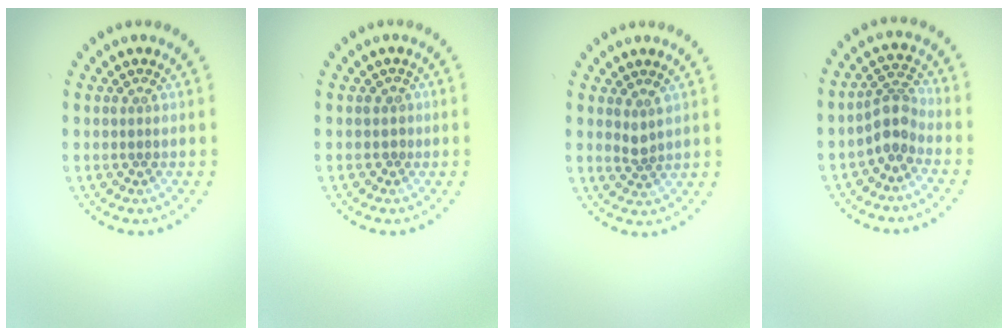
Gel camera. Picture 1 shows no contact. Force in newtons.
{"total": 0.5, "press": 0.2, "slide": 0.5}
{"total": 1.3, "press": 1.0, "slide": 0.7}
{"total": 2.7, "press": 2.0, "slide": 1.8}